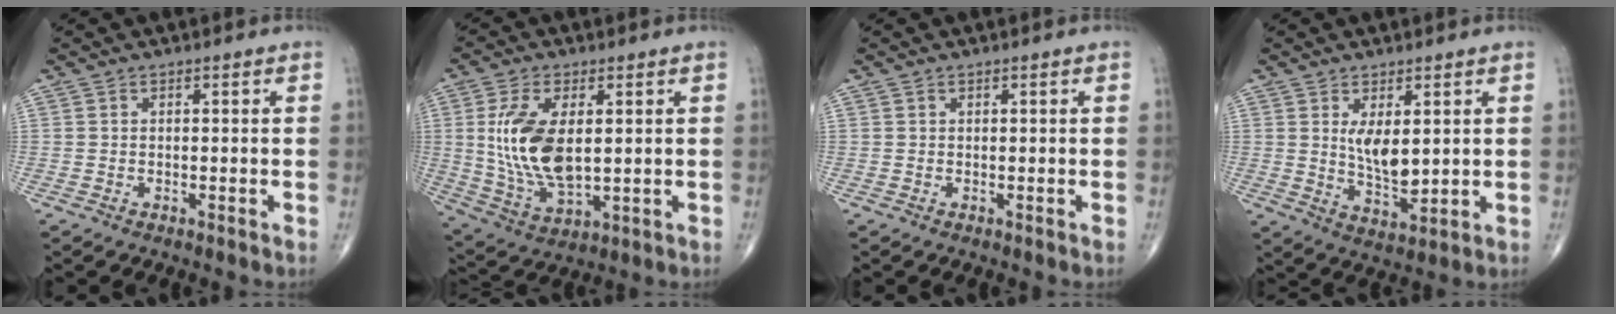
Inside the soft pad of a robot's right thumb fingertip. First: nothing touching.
{"total": 14.1, "force": [1.9, 7.1, 12.0], "torque": [-0.237, -0.016, 0.047]}
{"total": 0.0}
{"total": 7.0, "force": [1.7, 3.1, 6.0], "torque": [-0.092, -0.026, 0.042]}